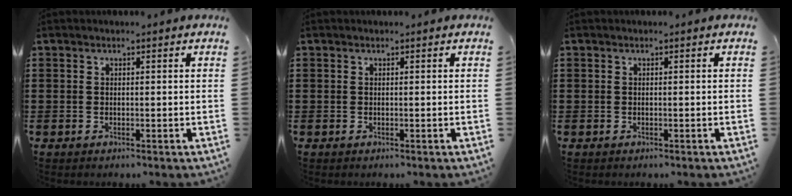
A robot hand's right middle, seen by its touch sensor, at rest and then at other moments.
{"total": 0.0}
{"total": 0.0}